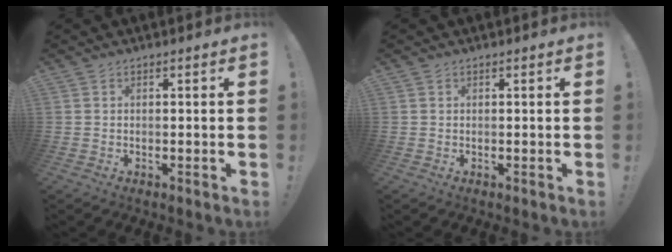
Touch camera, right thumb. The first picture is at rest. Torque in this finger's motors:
{"motor_torque": [-0.17, -0.01, -0.39, 0.27, -0.02]}